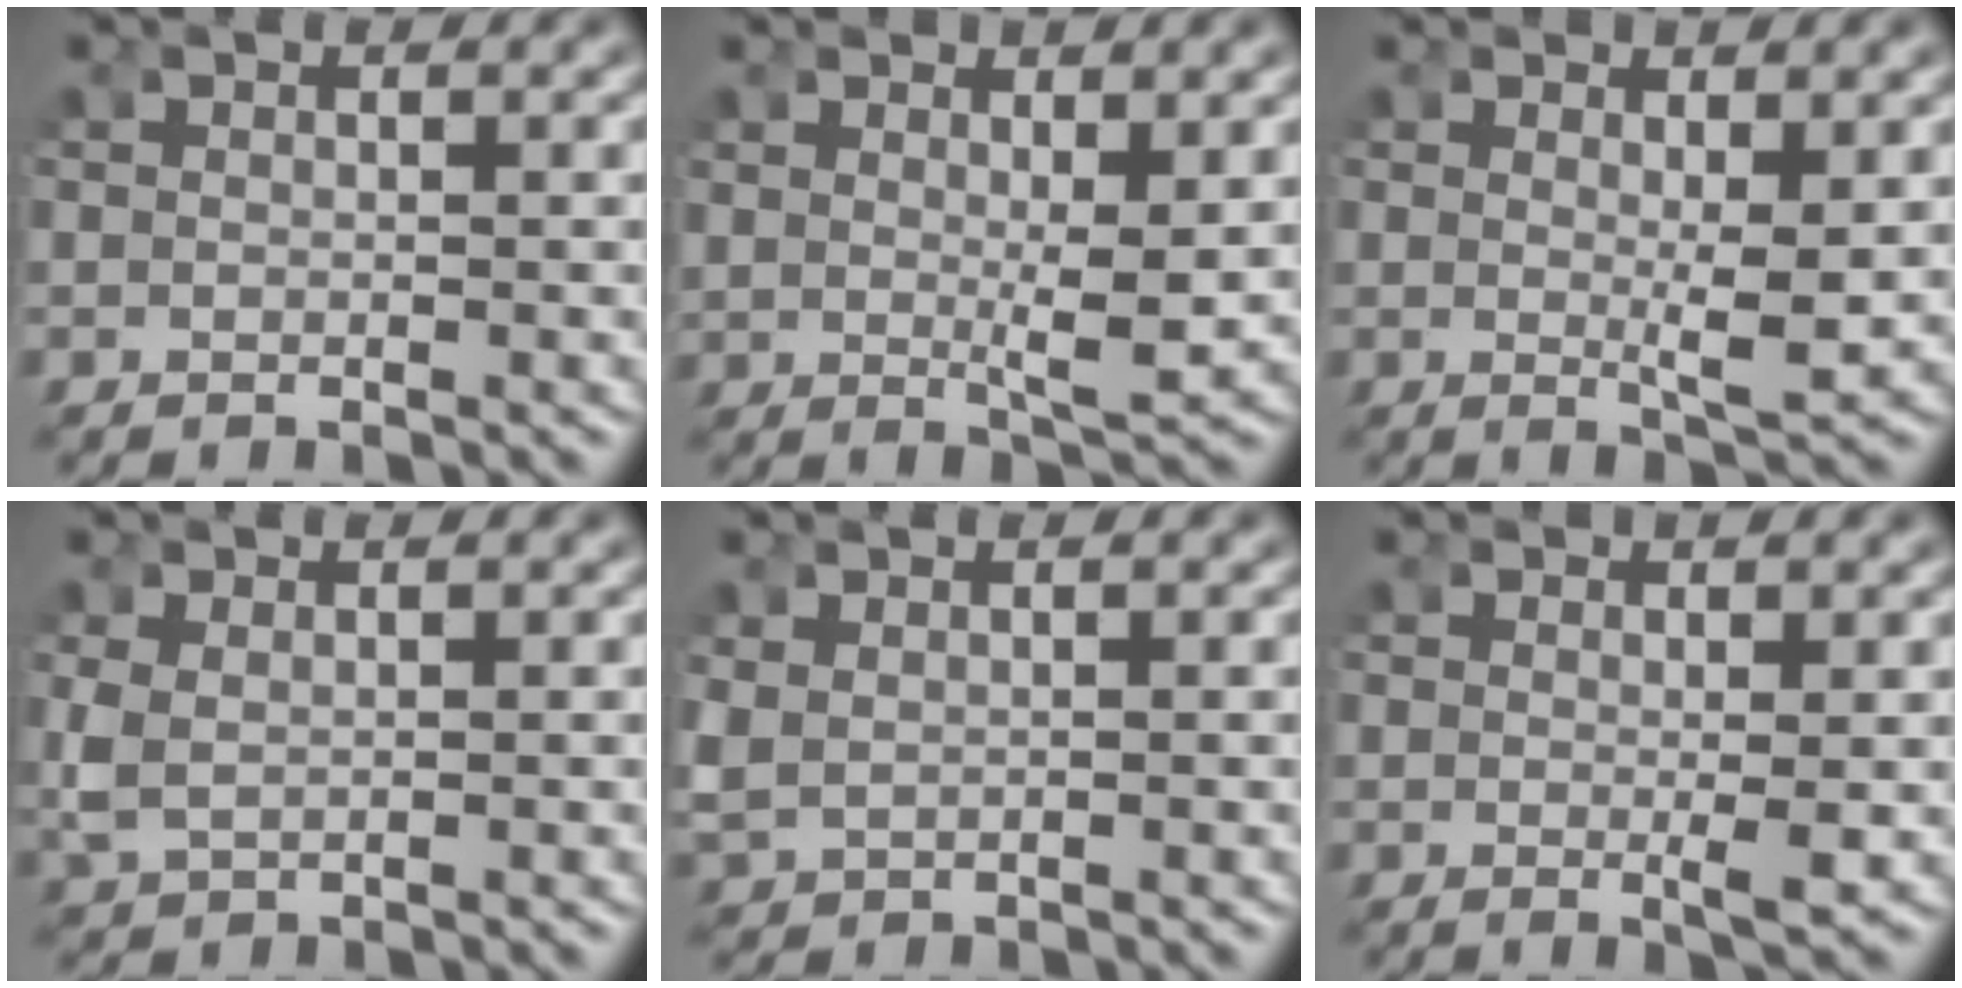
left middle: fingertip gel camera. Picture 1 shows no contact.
{"total": 2.4, "force": [0.9, 0.2, 2.3], "torque": [-0.045, -0.024, 0.026]}
{"total": 2.4, "force": [0.6, 0.0, 2.3], "torque": [-0.044, -0.023, 0.019]}
{"total": 2.2, "force": [0.1, 1.5, 1.6], "torque": [-0.060, -0.021, 0.022]}
{"total": 1.7, "force": [0.4, 1.4, 0.9], "torque": [-0.041, -0.014, 0.025]}
{"total": 1.6, "force": [0.0, -0.1, 1.5], "torque": [-0.027, -0.016, 0.006]}